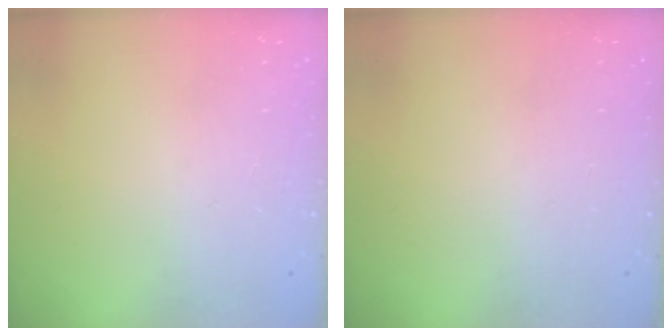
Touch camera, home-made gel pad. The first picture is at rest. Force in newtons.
{"total": 0.0}